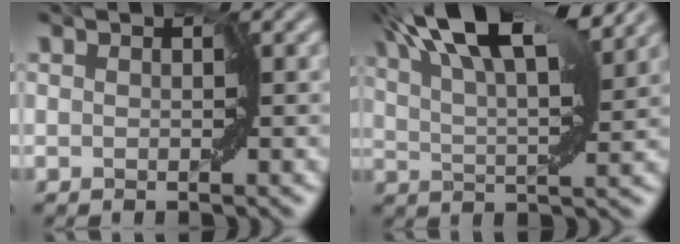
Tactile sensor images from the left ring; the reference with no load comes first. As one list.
[{"total": 11.2, "force": [7.5, 3.0, 7.8], "torque": [-0.131, 0.040, 0.108]}]